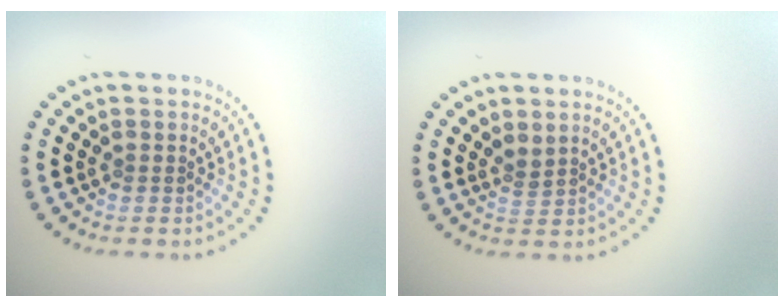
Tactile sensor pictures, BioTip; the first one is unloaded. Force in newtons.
{"total": 1.0, "press": 0.4, "slide": 0.9}